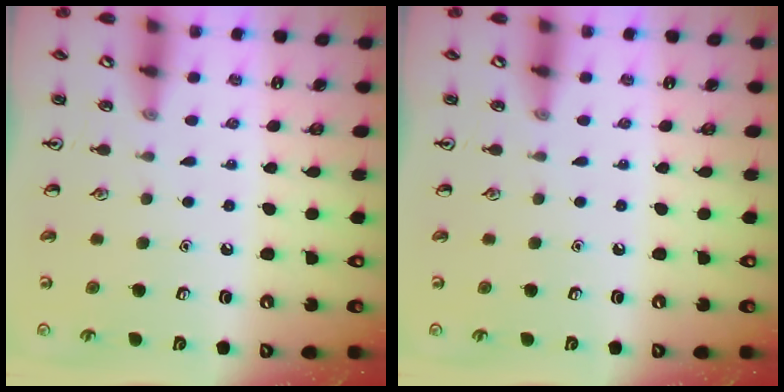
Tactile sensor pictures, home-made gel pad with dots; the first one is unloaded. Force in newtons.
{"total": 0.0}